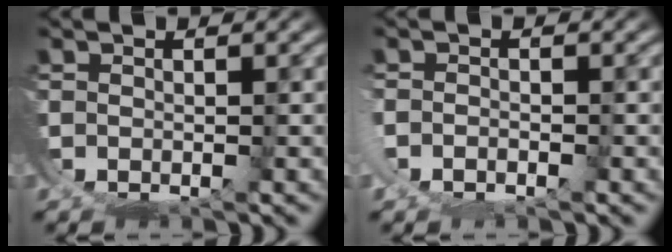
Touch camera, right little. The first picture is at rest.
{"total": 0.7, "force": [-0.3, -0.6, -0.1], "torque": [0.009, 0.002, -0.005]}